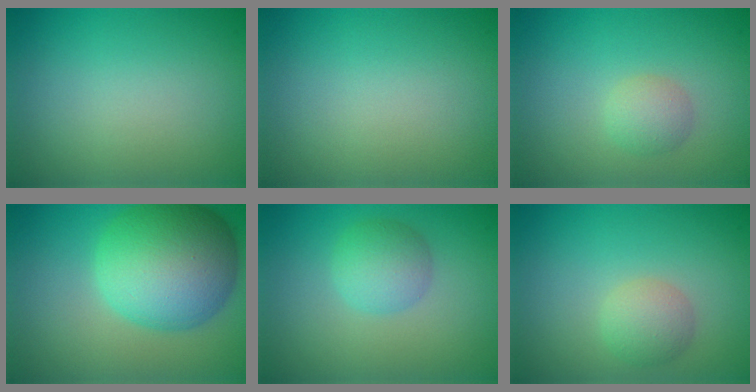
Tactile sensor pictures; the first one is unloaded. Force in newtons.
{"total": 0.0}
{"total": 1.8, "press": 1.8, "slide": 0.1}
{"total": 10.4, "press": 10.4, "slide": 0.3}
{"total": 2.9, "press": 2.9, "slide": 0.1}
{"total": 2.3, "press": 2.3, "slide": 0.1}